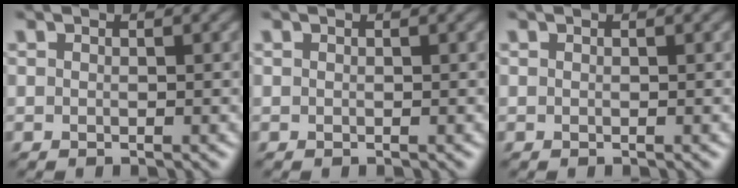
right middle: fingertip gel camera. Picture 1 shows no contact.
{"total": 0.0}
{"total": 0.0}